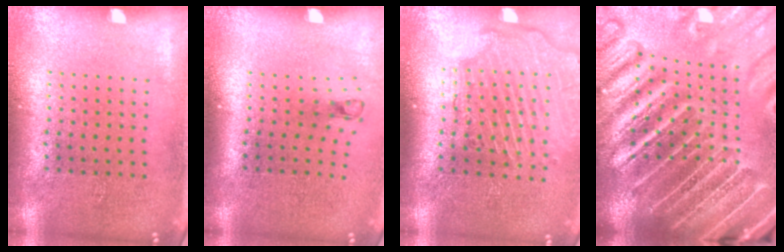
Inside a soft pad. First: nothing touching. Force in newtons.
{"total": 0.7, "press": 0.3, "slide": 0.6}
{"total": 2.6, "press": 2.2, "slide": 1.4}
{"total": 5.8, "press": 5.0, "slide": 2.9}